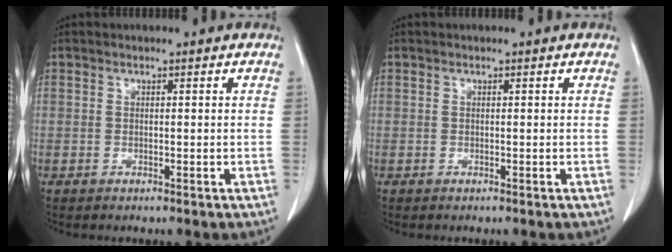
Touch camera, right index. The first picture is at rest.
{"total": 0.0}